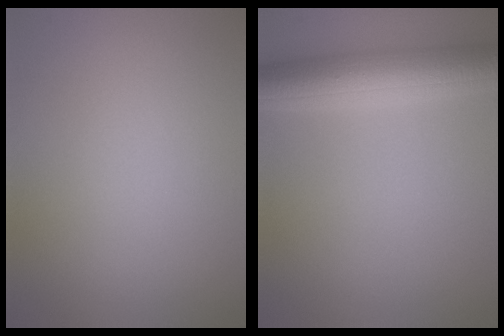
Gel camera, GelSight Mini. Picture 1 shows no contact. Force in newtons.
{"total": 6.6, "press": 6.6, "slide": 0.1}